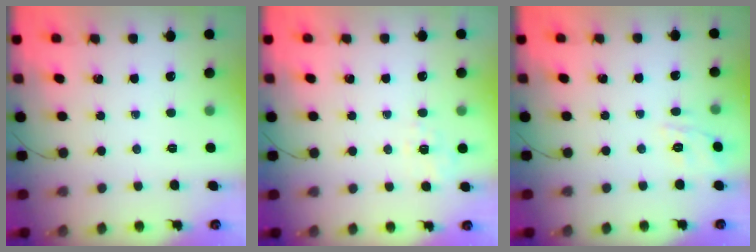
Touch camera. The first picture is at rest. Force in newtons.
{"total": 1.6, "press": 0.2, "slide": 1.6}
{"total": 8.9, "press": 8.8, "slide": 1.8}